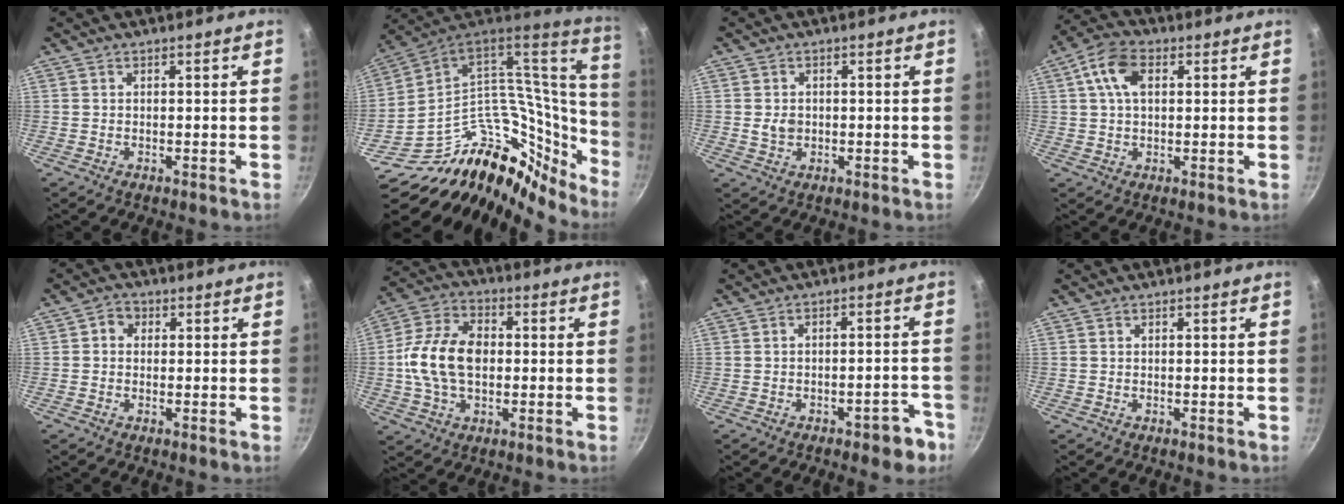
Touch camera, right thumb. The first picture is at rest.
{"total": 32.9, "force": [-16.8, 20.7, 19.2], "torque": [-0.208, 0.126, -0.250]}
{"total": 2.6, "force": [0.1, 2.3, 1.3], "torque": [-0.013, -0.002, 0.002]}
{"total": 7.9, "force": [2.3, 4.8, 5.8], "torque": [-0.102, 0.013, 0.034]}
{"total": 2.8, "force": [0.5, 2.5, 1.2], "torque": [-0.006, 0.003, 0.000]}
{"total": 13.8, "force": [-0.2, 9.3, 10.2], "torque": [-0.173, 0.023, -0.017]}
{"total": 6.1, "force": [-3.6, 2.6, 4.2], "torque": [-0.034, 0.037, -0.034]}
{"total": 0.0}